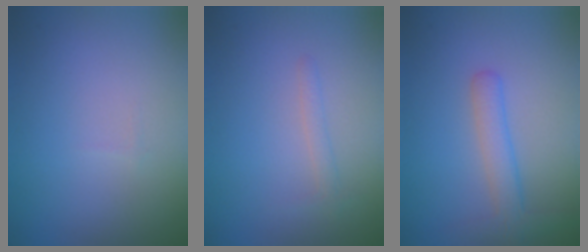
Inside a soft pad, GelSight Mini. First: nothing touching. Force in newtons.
{"total": 1.0, "press": 1.0, "slide": 0.0}
{"total": 2.7, "press": 2.7, "slide": 0.1}